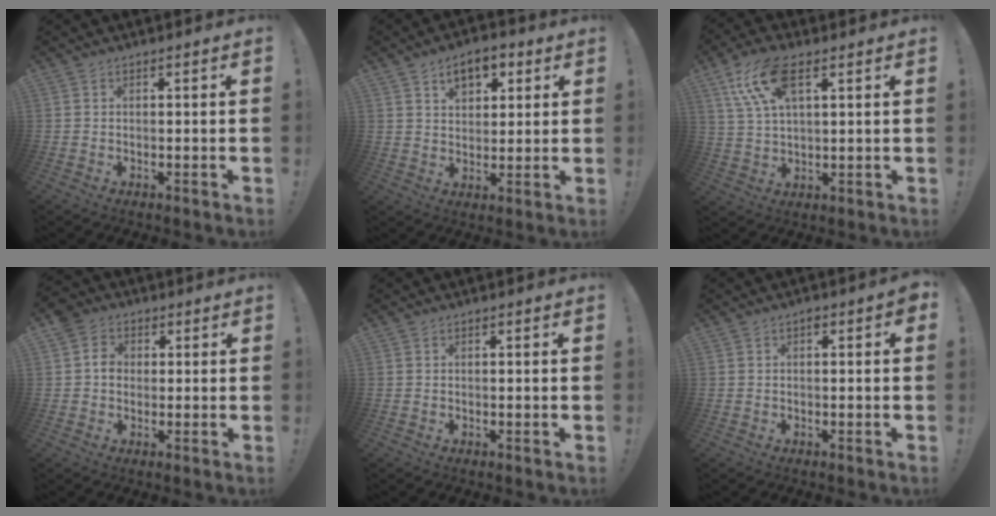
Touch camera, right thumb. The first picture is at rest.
{"total": 8.4, "force": [4.2, 5.6, 4.5], "torque": [-0.061, -0.010, 0.077]}
{"total": 12.4, "force": [5.6, 5.4, 9.6], "torque": [-0.193, -0.012, 0.105]}
{"total": 5.9, "force": [0.5, 5.4, 2.4], "torque": [-0.025, 0.006, 0.009]}
{"total": 0.0}
{"total": 0.9, "force": [0.2, 0.1, 0.9], "torque": [-0.012, -0.001, 0.001]}